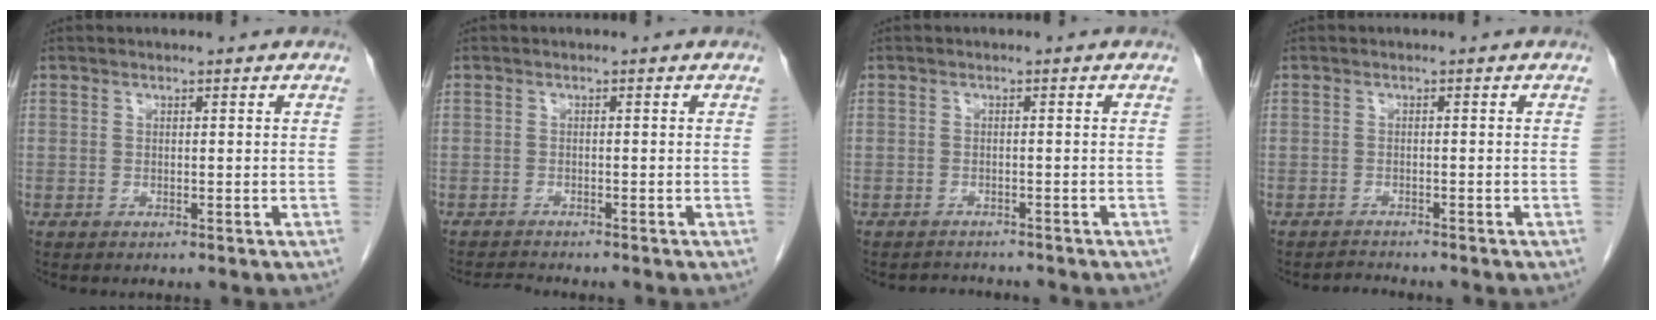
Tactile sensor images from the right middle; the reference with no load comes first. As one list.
[{"total": 2.0, "force": [-2.0, -0.3, 0.2], "torque": [-0.007, -0.011, -0.035]}, {"total": 2.2, "force": [-2.2, 0.3, -0.2], "torque": [0.001, -0.009, -0.033]}, {"total": 1.3, "force": [-1.3, -0.2, -0.2], "torque": [-0.001, -0.010, -0.019]}]